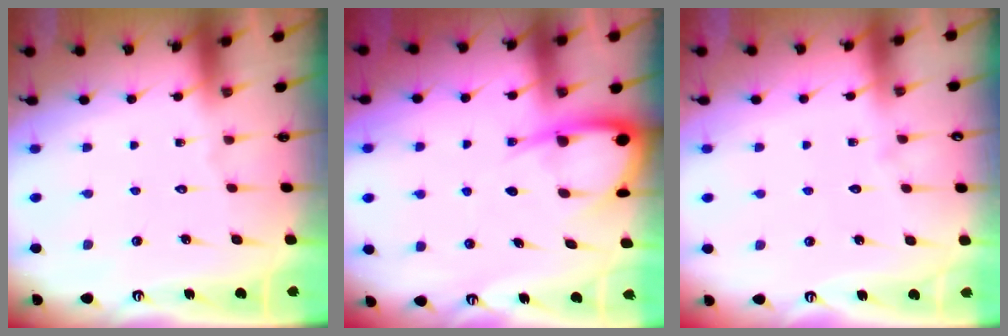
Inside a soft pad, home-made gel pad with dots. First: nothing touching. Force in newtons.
{"total": 7.0, "press": 6.9, "slide": 0.8}
{"total": 2.6, "press": 2.6, "slide": 0.3}